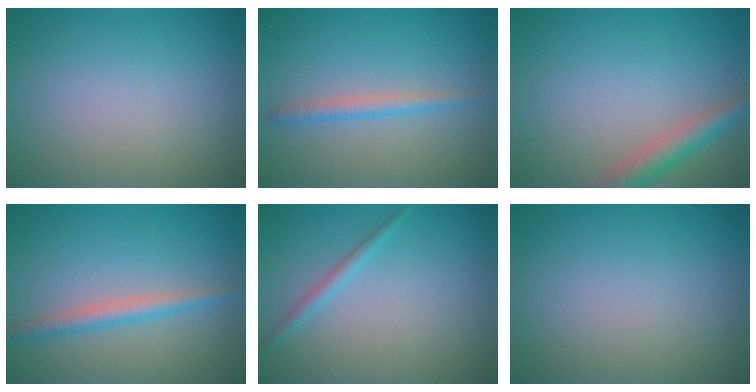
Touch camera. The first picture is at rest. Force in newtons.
{"total": 1.7, "press": 1.7, "slide": 0.1}
{"total": 3.4, "press": 3.4, "slide": 0.2}
{"total": 2.3, "press": 2.3, "slide": 0.1}
{"total": 1.3, "press": 1.3, "slide": 0.0}
{"total": 0.0}